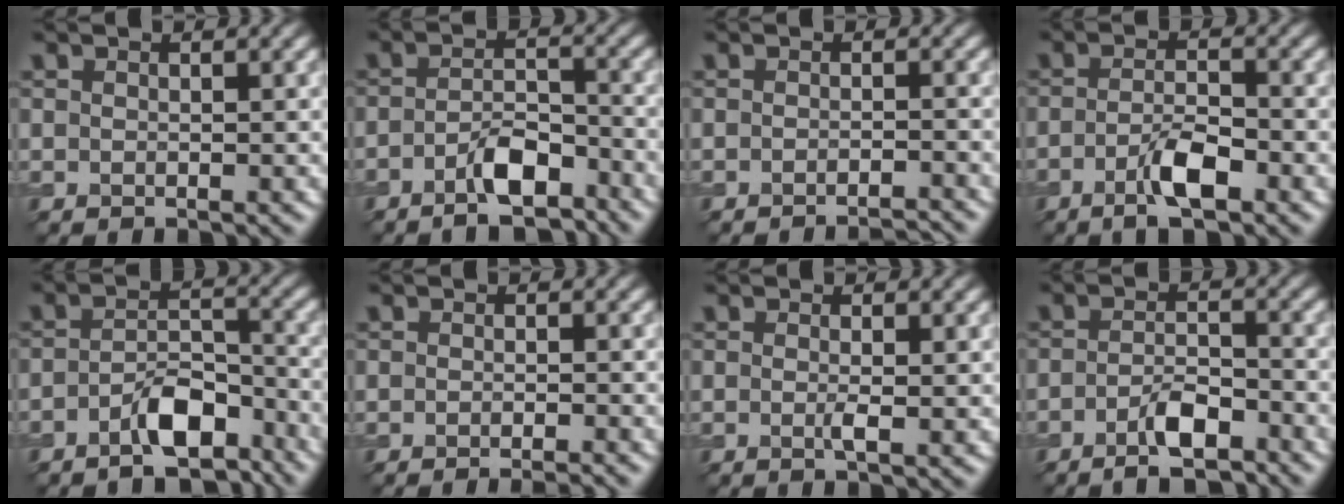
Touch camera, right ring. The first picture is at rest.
{"total": 4.5, "force": [-3.0, 1.4, 3.0], "torque": [-0.052, 0.002, -0.056]}
{"total": 2.4, "force": [-2.1, 0.2, 1.1], "torque": [-0.009, 0.004, -0.032]}
{"total": 3.5, "force": [-1.8, 0.9, 2.9], "torque": [-0.057, 0.002, -0.036]}
{"total": 5.1, "force": [-3.4, 1.9, 3.2], "torque": [-0.050, 0.004, -0.062]}
{"total": 2.2, "force": [-1.5, 0.4, 1.6], "torque": [-0.011, -0.001, -0.026]}
{"total": 1.4, "force": [-0.1, 0.2, 1.3], "torque": [-0.027, -0.004, -0.004]}
{"total": 3.9, "force": [-2.6, 1.0, 2.7], "torque": [-0.051, 0.001, -0.051]}